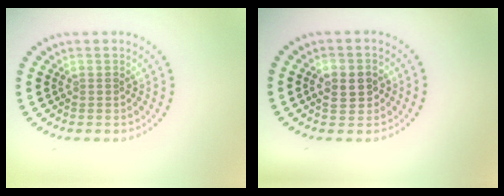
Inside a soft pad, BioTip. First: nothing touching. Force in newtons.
{"total": 2.7, "press": 2.7, "slide": 0.2}